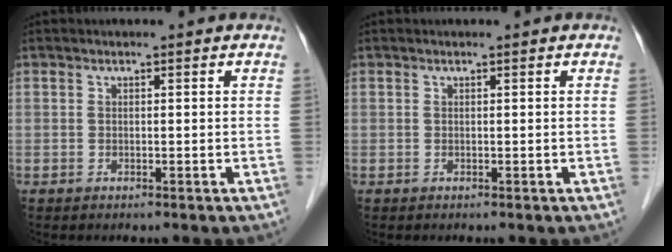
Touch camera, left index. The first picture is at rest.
{"total": 0.0}